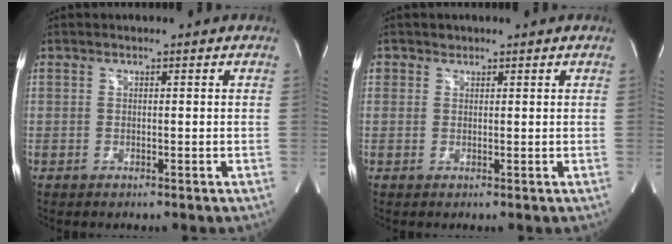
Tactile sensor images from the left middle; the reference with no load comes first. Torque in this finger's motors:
{"motor_torque": [0.07, 0.01, -0.13, 0.01]}